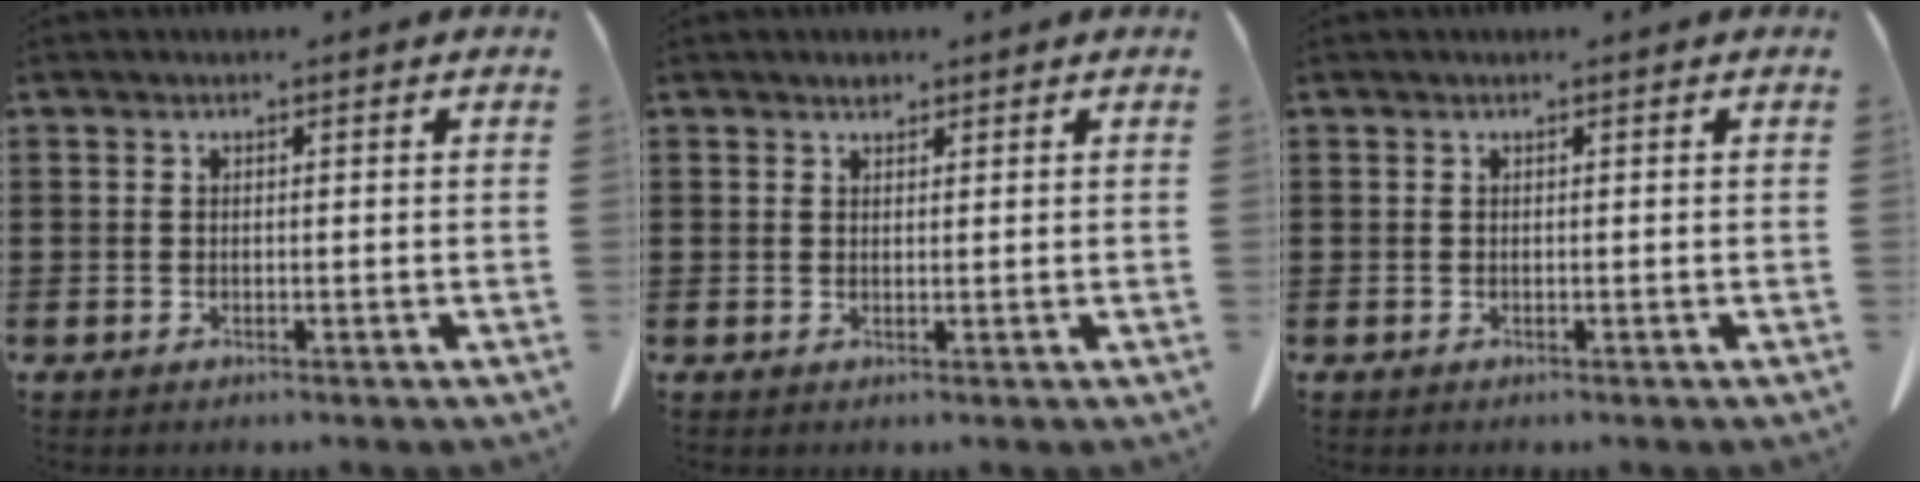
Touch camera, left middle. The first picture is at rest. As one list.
[{"total": 1.2, "force": [1.1, 0.5, 0.3], "torque": [-0.001, -0.004, 0.020]}, {"total": 0.0}]